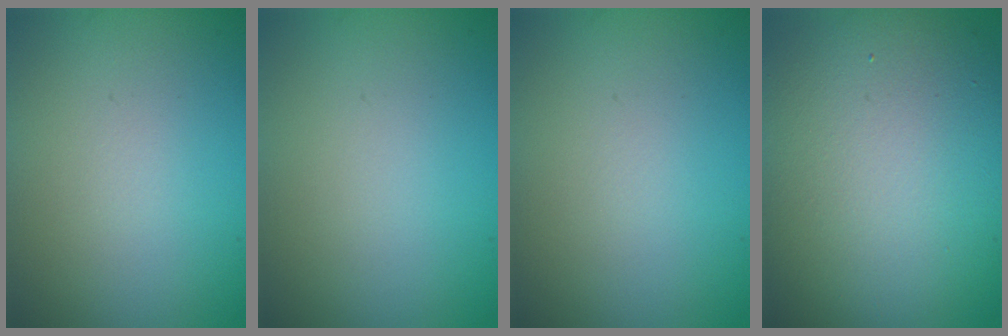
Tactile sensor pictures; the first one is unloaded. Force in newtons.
{"total": 0.0}
{"total": 0.0}
{"total": 12.3, "press": 12.3, "slide": 0.6}